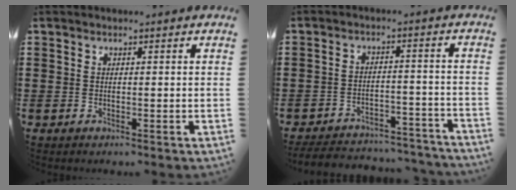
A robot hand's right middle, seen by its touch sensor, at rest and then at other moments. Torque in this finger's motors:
{"motor_torque": [0.56, -0.53, 0.28, 0.05]}